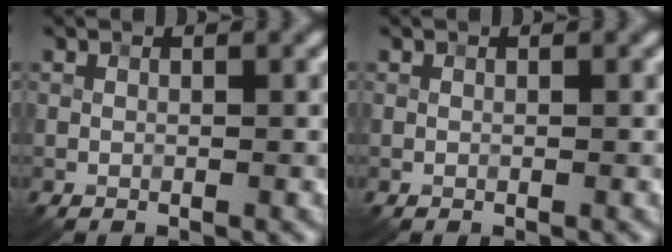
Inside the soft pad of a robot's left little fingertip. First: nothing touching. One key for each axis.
{"total": 0.0}